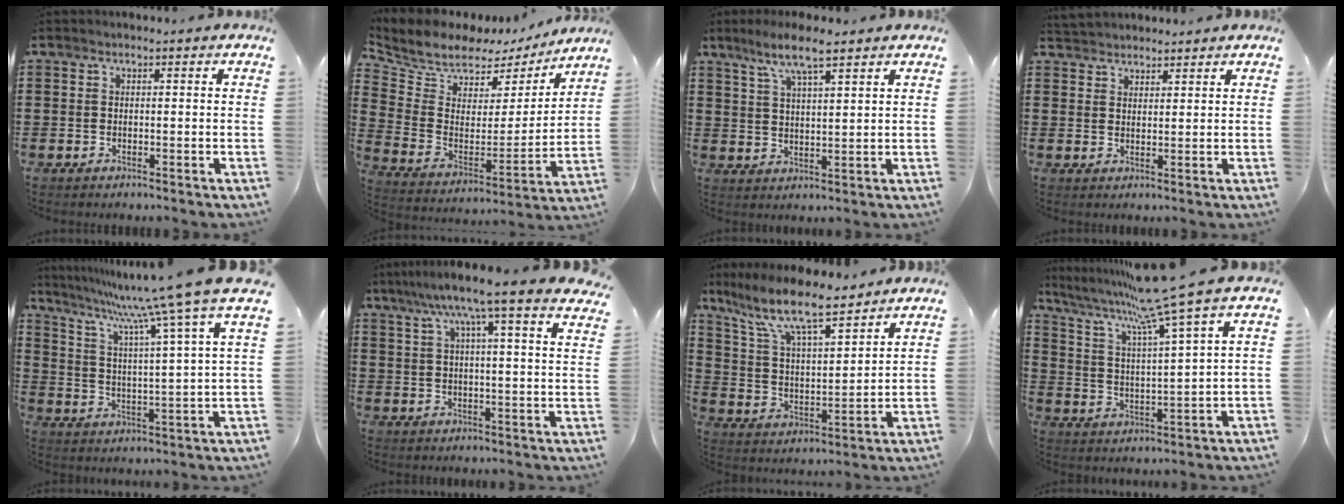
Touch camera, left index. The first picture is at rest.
{"total": 7.0, "force": [6.0, 3.5, 0.9], "torque": [-0.062, -0.043, 0.105]}
{"total": 6.4, "force": [4.8, 0.8, 4.1], "torque": [-0.093, -0.001, 0.084]}
{"total": 2.4, "force": [2.3, 0.6, -0.5], "torque": [0.001, -0.002, 0.044]}
{"total": 11.2, "force": [9.4, -1.5, 5.8], "torque": [-0.142, -0.067, 0.146]}
{"total": 9.0, "force": [6.8, -0.1, 6.0], "torque": [-0.129, -0.025, 0.110]}
{"total": 9.9, "force": [7.9, 1.7, 5.6], "torque": [-0.139, -0.038, 0.135]}
{"total": 10.7, "force": [8.3, -1.0, 6.6], "torque": [-0.150, -0.048, 0.130]}